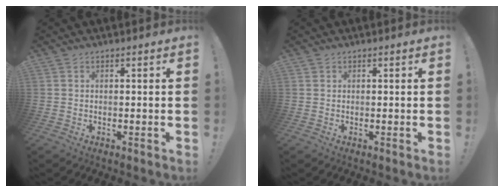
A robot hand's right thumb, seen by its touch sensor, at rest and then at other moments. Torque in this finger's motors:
{"motor_torque": [-0.25, 0.39, 0.18, -0.01, -0.04]}